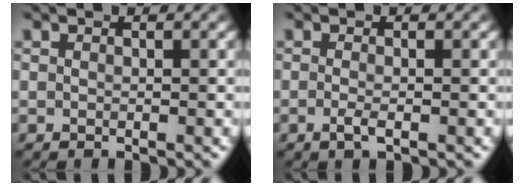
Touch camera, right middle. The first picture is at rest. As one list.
[{"total": 1.2, "force": [-0.5, 0.3, 1.1], "torque": [-0.024, -0.005, -0.011]}]